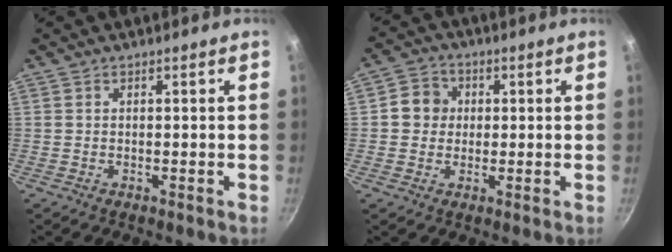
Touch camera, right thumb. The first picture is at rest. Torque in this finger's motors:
{"motor_torque": [0.14, 1.52, 0.21, -0.11, -0.01]}